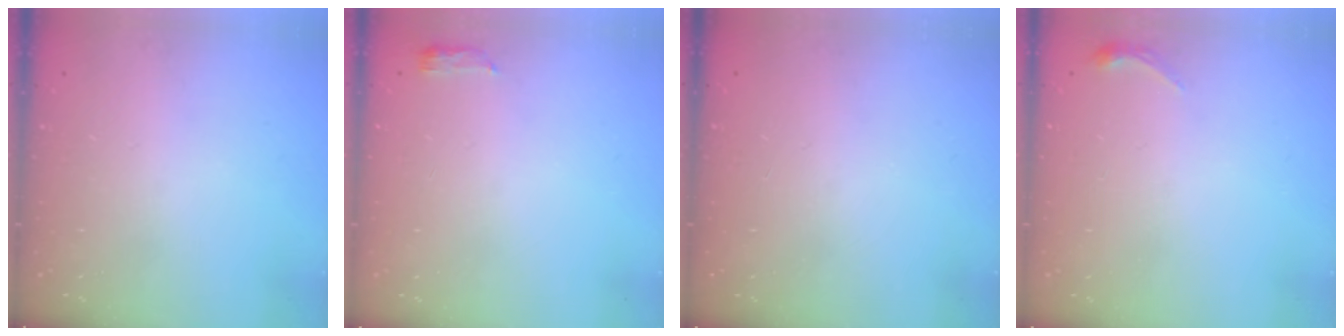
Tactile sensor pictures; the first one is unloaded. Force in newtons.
{"total": 3.7, "press": 3.5, "slide": 1.3}
{"total": 0.0}
{"total": 3.9, "press": 3.8, "slide": 0.7}